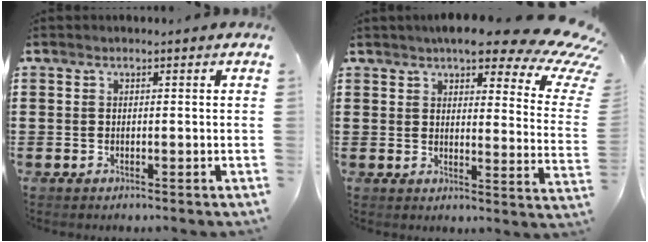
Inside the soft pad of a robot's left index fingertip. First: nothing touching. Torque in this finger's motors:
{"motor_torque": [2.14, 0.00, 0.72, 0.01]}